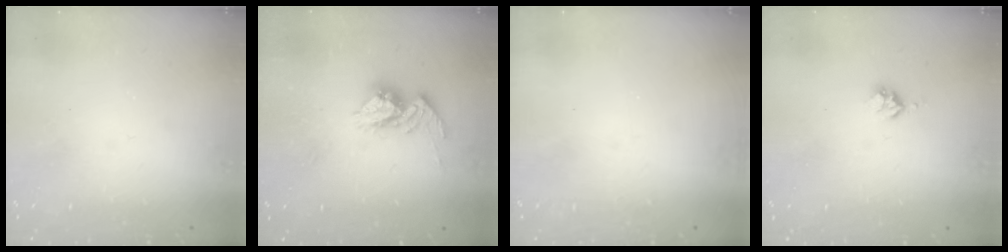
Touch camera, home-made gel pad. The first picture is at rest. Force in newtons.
{"total": 11.5, "press": 11.4, "slide": 0.8}
{"total": 0.0}
{"total": 2.5, "press": 2.5, "slide": 0.3}